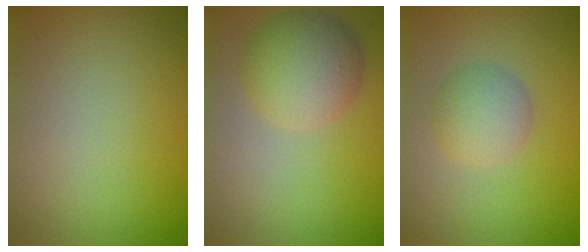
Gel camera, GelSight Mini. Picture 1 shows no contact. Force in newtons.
{"total": 5.2, "press": 5.2, "slide": 0.4}
{"total": 3.0, "press": 3.0, "slide": 0.0}